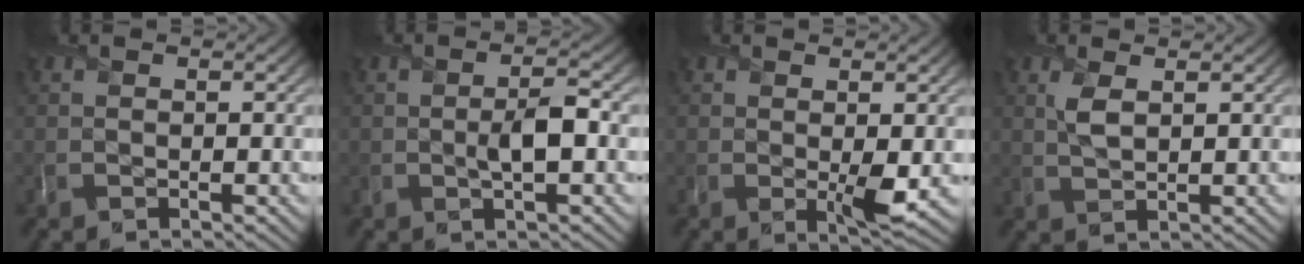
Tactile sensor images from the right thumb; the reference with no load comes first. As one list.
[{"total": 3.1, "force": [-0.3, 0.9, 3.0], "torque": [-0.056, 0.004, -0.005]}, {"total": 2.3, "force": [0.3, 0.5, 2.2], "torque": [-0.041, -0.010, 0.006]}, {"total": 2.5, "force": [1.1, 1.0, 2.1], "torque": [-0.054, 0.002, 0.023]}]